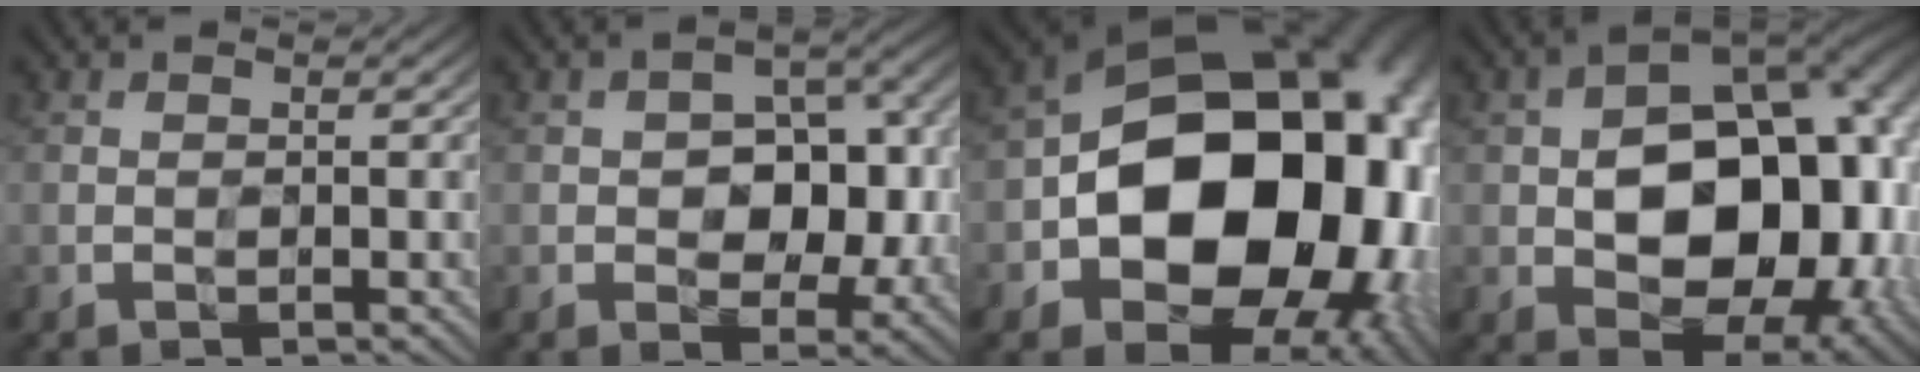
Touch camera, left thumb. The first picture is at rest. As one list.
[{"total": 9.0, "force": [-0.5, 6.4, 6.3], "torque": [-0.078, 0.005, -0.007]}, {"total": 19.7, "force": [-1.3, 15.2, 12.5], "torque": [-0.199, -0.039, 0.005]}, {"total": 18.3, "force": [-1.0, 12.5, 13.4], "torque": [-0.177, -0.019, 0.007]}]